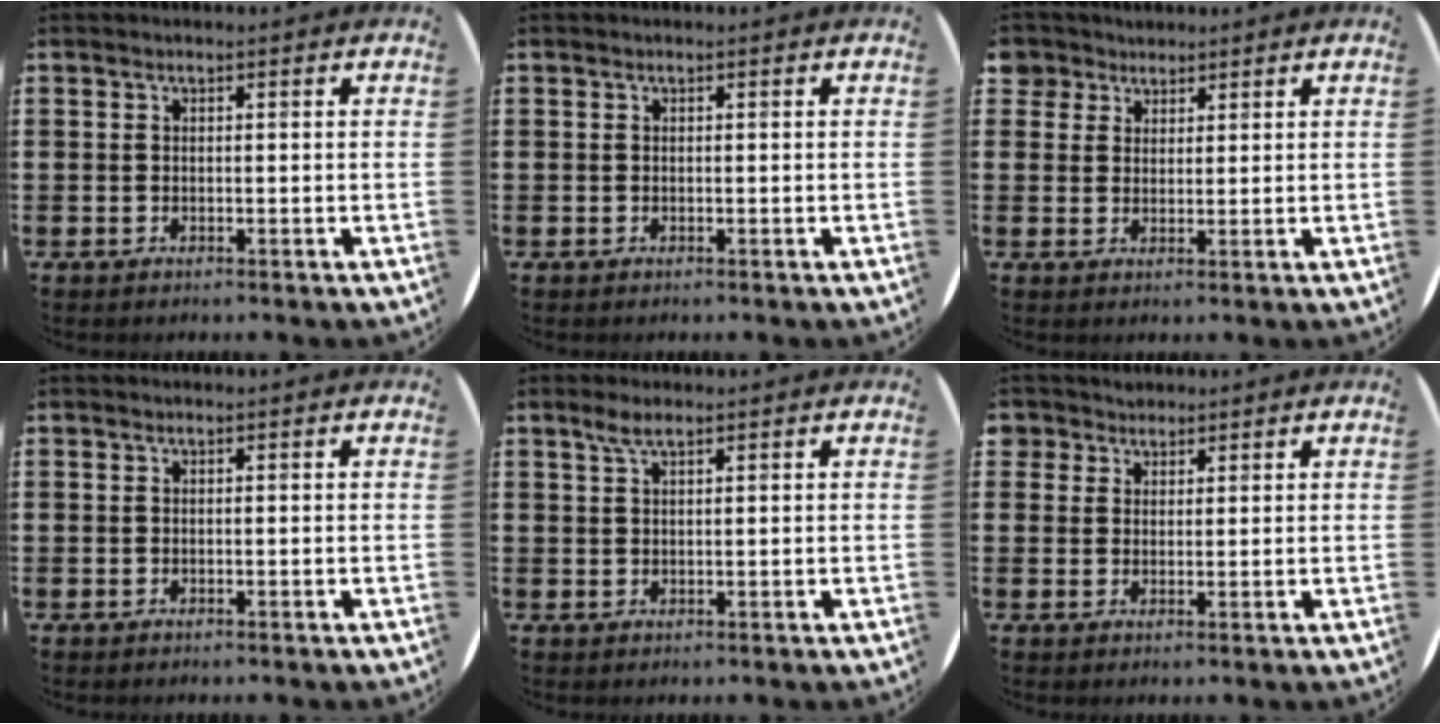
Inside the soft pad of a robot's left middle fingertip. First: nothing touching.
{"total": 0.0}
{"total": 3.2, "force": [2.5, 2.1, -0.1], "torque": [0.000, 0.004, 0.049]}
{"total": 0.0}
{"total": 2.4, "force": [1.7, 0.5, 1.7], "torque": [-0.037, 0.004, 0.029]}
{"total": 2.4, "force": [2.0, 1.4, -0.2], "torque": [-0.004, 0.006, 0.039]}